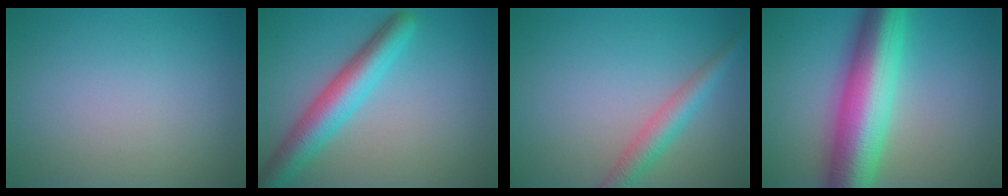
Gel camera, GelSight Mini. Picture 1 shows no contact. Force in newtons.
{"total": 5.4, "press": 5.4, "slide": 0.2}
{"total": 3.1, "press": 3.1, "slide": 0.1}
{"total": 11.1, "press": 11.1, "slide": 0.1}